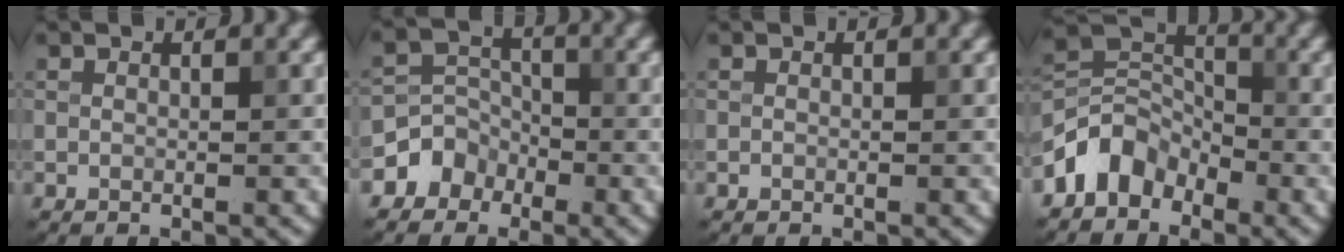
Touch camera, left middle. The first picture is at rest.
{"total": 3.3, "force": [-1.9, 2.7, 0.4], "torque": [0.018, 0.014, -0.048]}
{"total": 0.0}
{"total": 4.1, "force": [-2.8, 2.8, 1.2], "torque": [-0.018, 0.009, -0.063]}